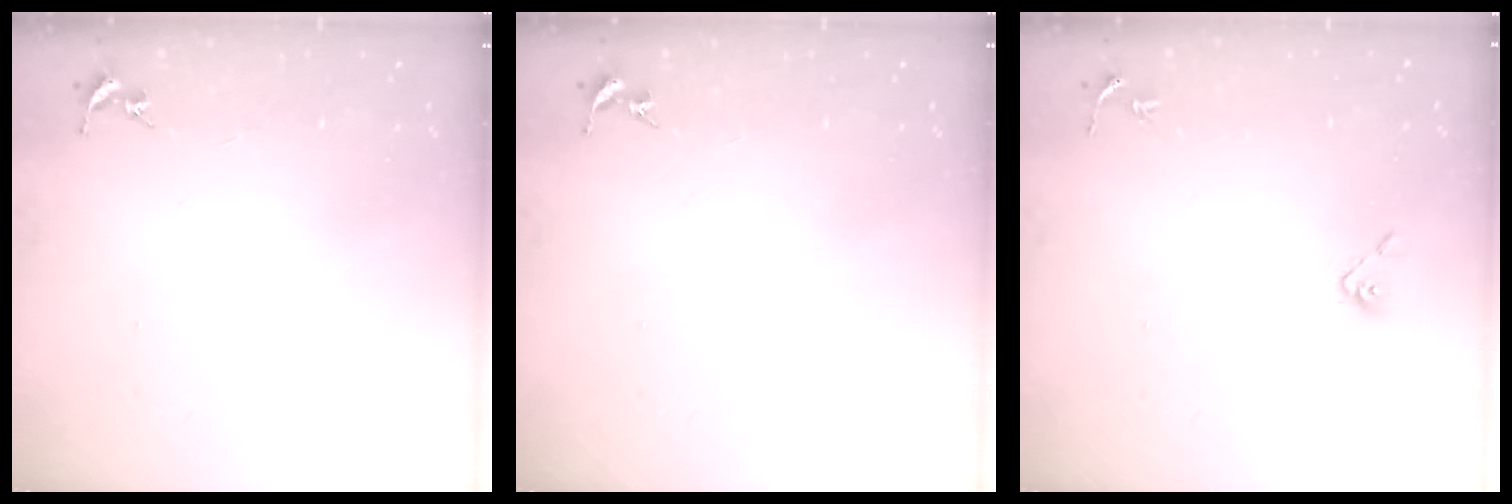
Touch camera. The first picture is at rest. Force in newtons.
{"total": 0.0}
{"total": 6.4, "press": 6.0, "slide": 2.1}